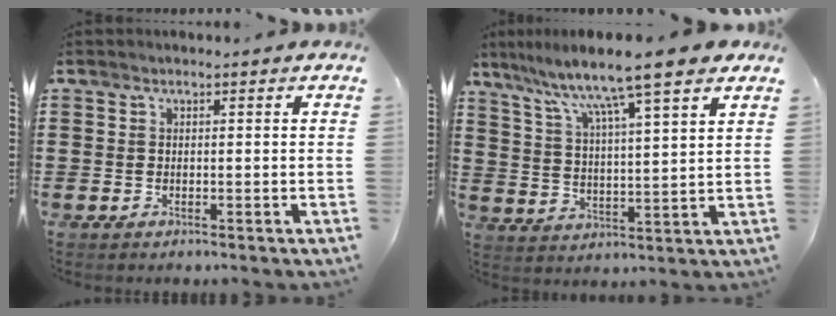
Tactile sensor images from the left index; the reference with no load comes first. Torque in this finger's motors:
{"motor_torque": [1.81, -0.33, 1.05, 0.21]}